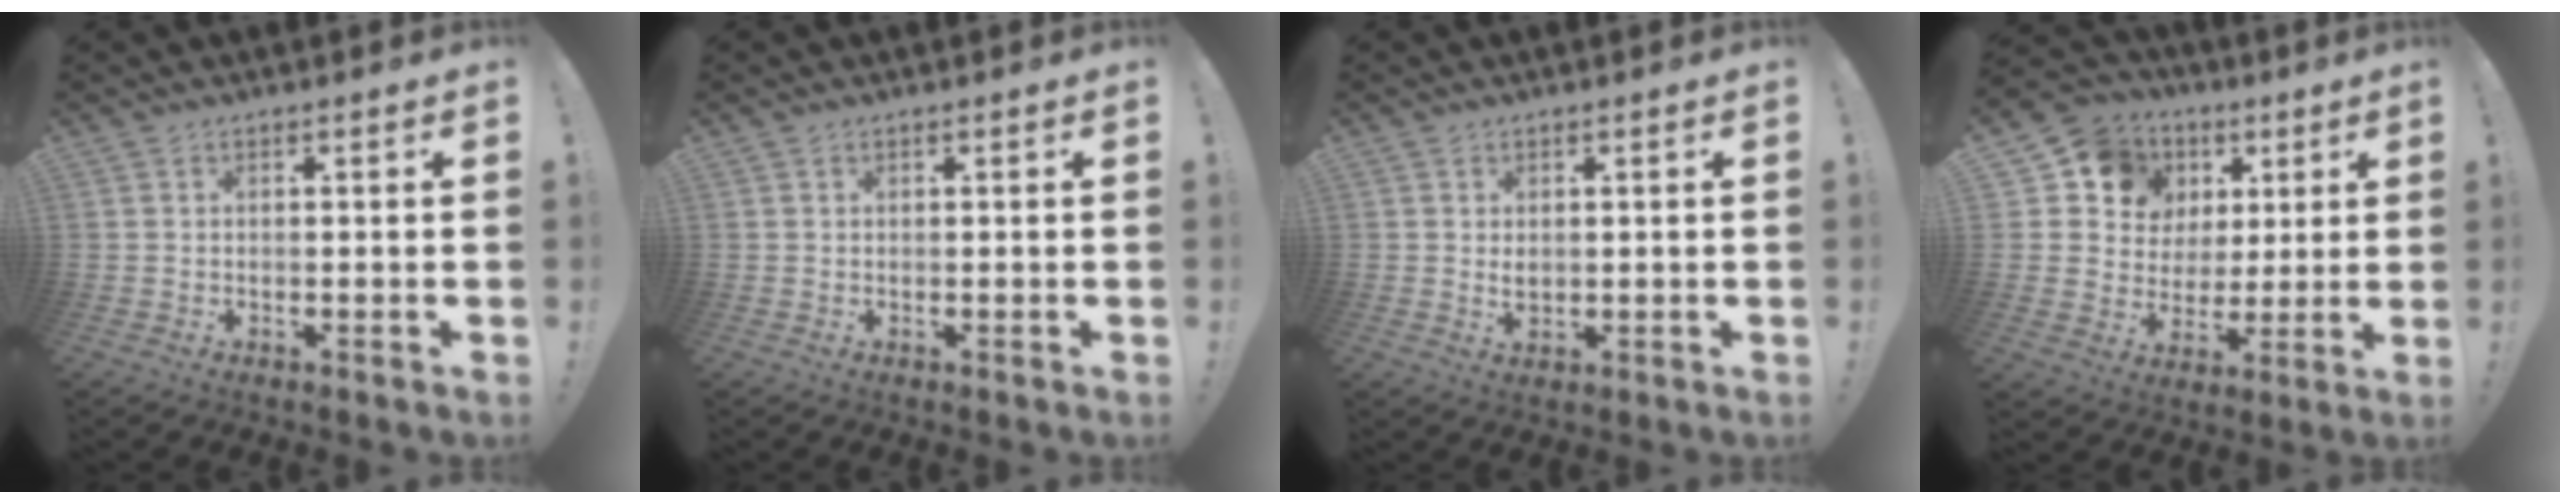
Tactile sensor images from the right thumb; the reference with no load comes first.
{"total": 0.0}
{"total": 1.7, "force": [0.6, 1.1, 1.2], "torque": [-0.009, -0.005, 0.008]}
{"total": 11.6, "force": [4.4, 10.3, 3.3], "torque": [-0.048, -0.021, 0.096]}